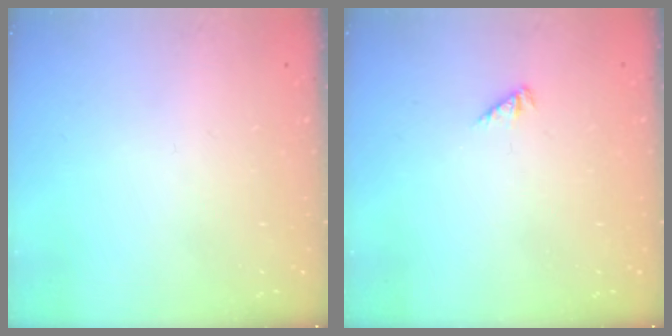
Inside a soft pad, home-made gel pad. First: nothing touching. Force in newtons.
{"total": 1.1, "press": 1.1, "slide": 0.3}